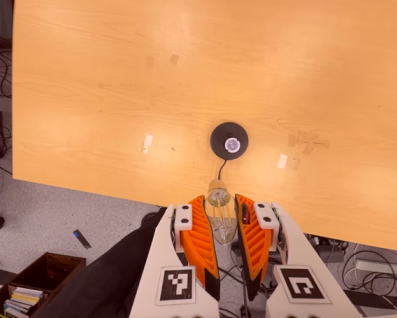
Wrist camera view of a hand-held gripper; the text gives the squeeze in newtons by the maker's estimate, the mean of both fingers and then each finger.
{"total": 21.6, "left": 27.1, "right": 16.1}